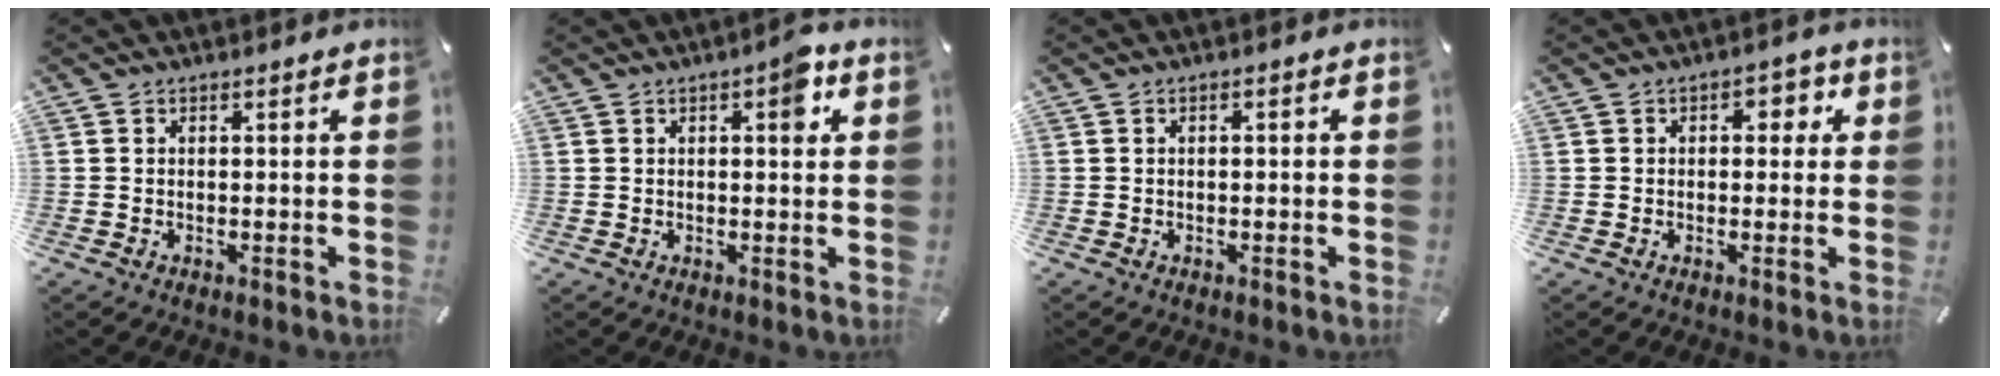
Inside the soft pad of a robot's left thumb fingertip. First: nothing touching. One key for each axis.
{"total": 5.2, "fx": 1.9, "fy": 2.0, "fz": 4.4, "tx": -0.053, "ty": -0.006, "tz": 0.021}
{"total": 0.8, "fx": -0.2, "fy": 0.4, "fz": 0.7, "tx": -0.012, "ty": 0.001, "tz": -0.005}
{"total": 3.5, "fx": 0.4, "fy": 2.5, "fz": 2.4, "tx": -0.019, "ty": 0.000, "tz": -0.006}